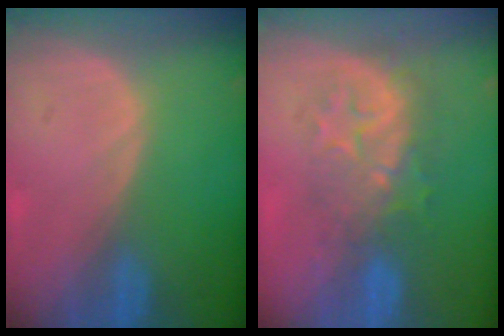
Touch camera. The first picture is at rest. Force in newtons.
{"total": 8.0, "press": 7.4, "slide": 3.1}